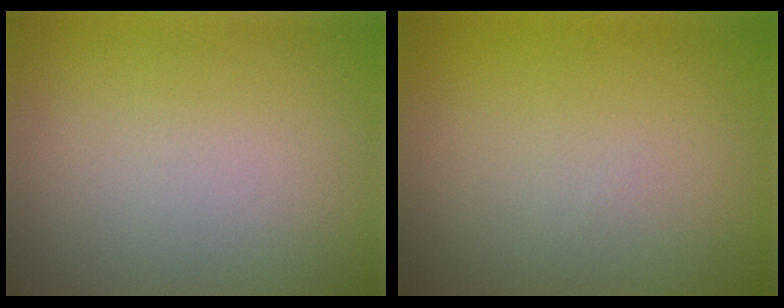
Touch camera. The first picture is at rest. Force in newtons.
{"total": 0.0}